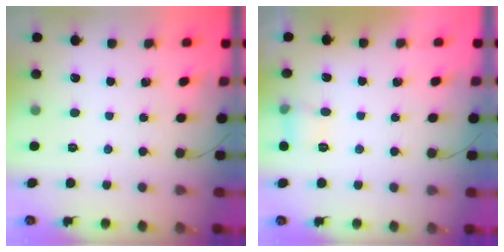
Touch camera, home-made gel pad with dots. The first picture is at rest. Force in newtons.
{"total": 5.2, "press": 4.9, "slide": 1.7}